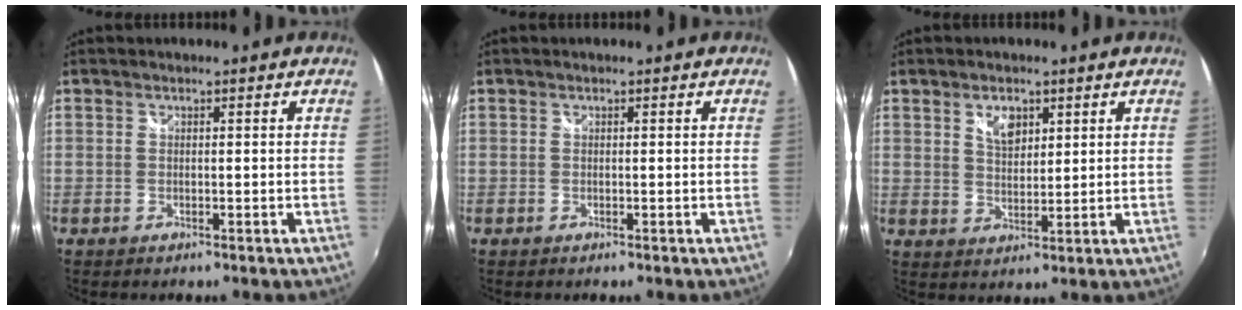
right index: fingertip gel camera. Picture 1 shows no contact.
{"total": 0.0}
{"total": 4.7, "force": [2.3, 2.7, 3.0], "torque": [-0.047, 0.003, 0.042]}